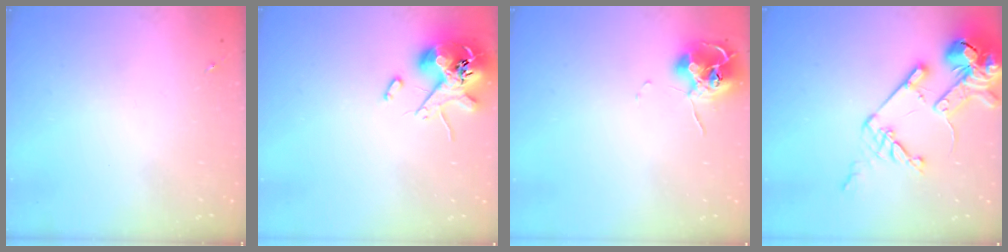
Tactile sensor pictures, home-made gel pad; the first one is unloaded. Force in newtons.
{"total": 11.8, "press": 11.6, "slide": 1.8}
{"total": 10.4, "press": 10.4, "slide": 0.9}
{"total": 23.3, "press": 23.1, "slide": 3.0}